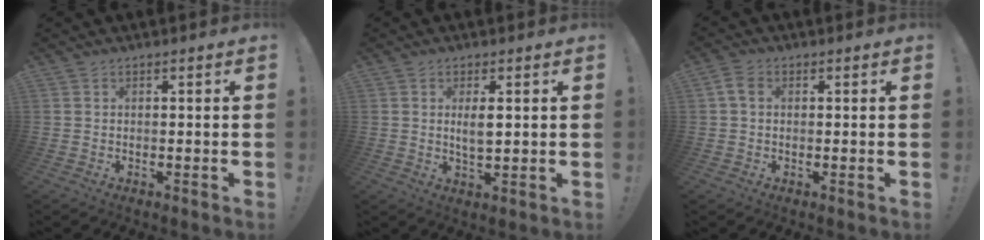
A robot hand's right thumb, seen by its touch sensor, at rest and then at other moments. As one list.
[{"total": 4.1, "force": [0.9, 1.5, 3.7], "torque": [-0.058, -0.007, 0.012]}, {"total": 4.0, "force": [0.8, 2.9, 2.6], "torque": [-0.044, 0.006, 0.017]}]